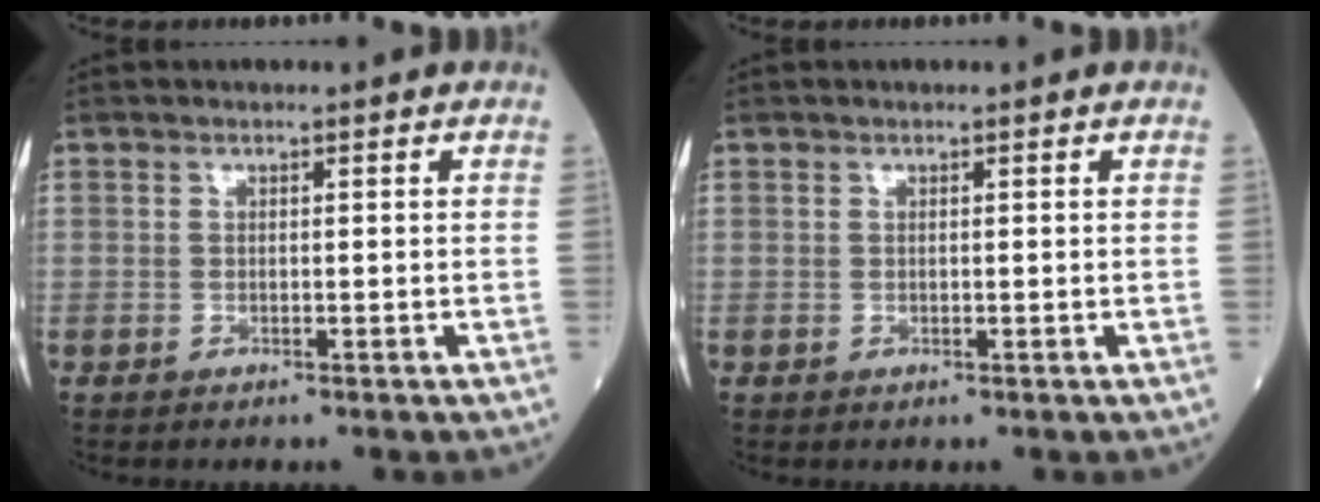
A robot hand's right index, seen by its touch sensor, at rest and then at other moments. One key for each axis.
{"total": 0.0}